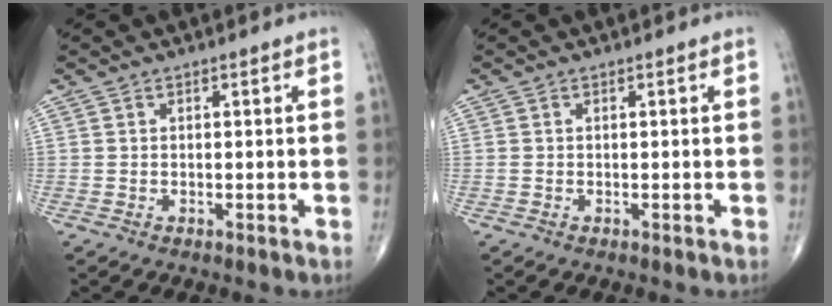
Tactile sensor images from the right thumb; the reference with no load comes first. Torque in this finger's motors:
{"motor_torque": [-0.17, -0.15, 0.03, 0.19, -0.02]}